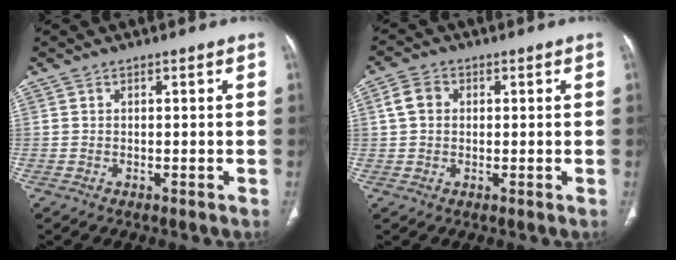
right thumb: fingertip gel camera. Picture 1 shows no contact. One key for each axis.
{"total": 4.4, "fx": 0.9, "fy": 3.4, "fz": 2.6, "tx": -0.047, "ty": 0.011, "tz": 0.016}